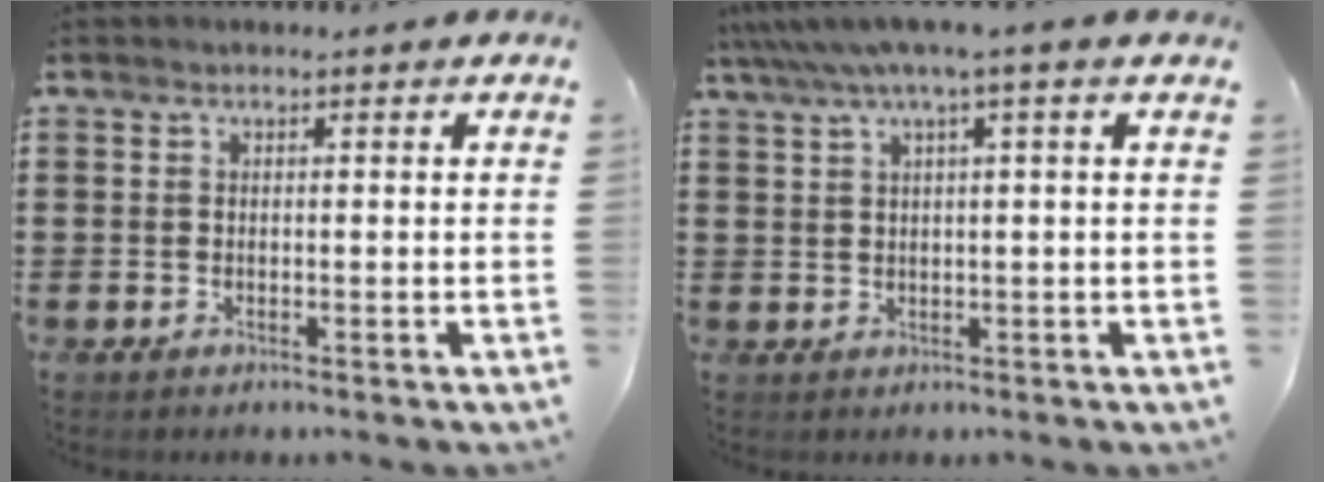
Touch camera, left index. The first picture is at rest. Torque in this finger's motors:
{"motor_torque": [2.14, 0.00, 1.01, 0.21]}